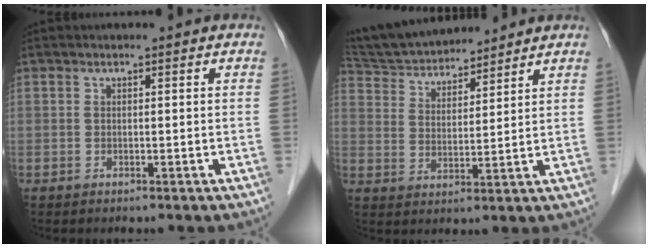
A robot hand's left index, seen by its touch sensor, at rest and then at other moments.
{"total": 12.8, "force": [12.0, 2.5, 3.8], "torque": [-0.071, 0.027, 0.217]}